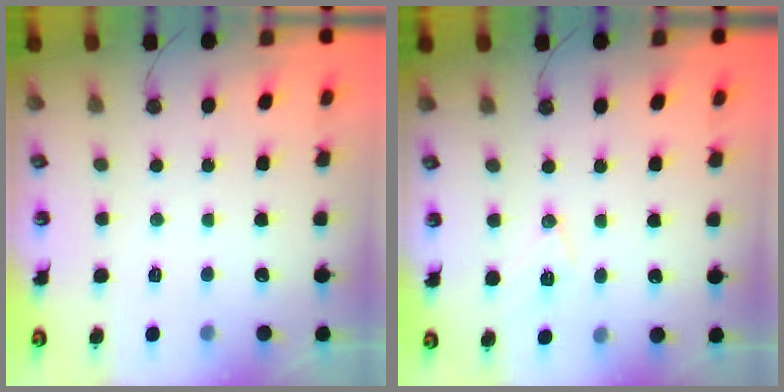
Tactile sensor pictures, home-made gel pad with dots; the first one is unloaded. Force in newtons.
{"total": 7.6, "press": 6.7, "slide": 3.7}